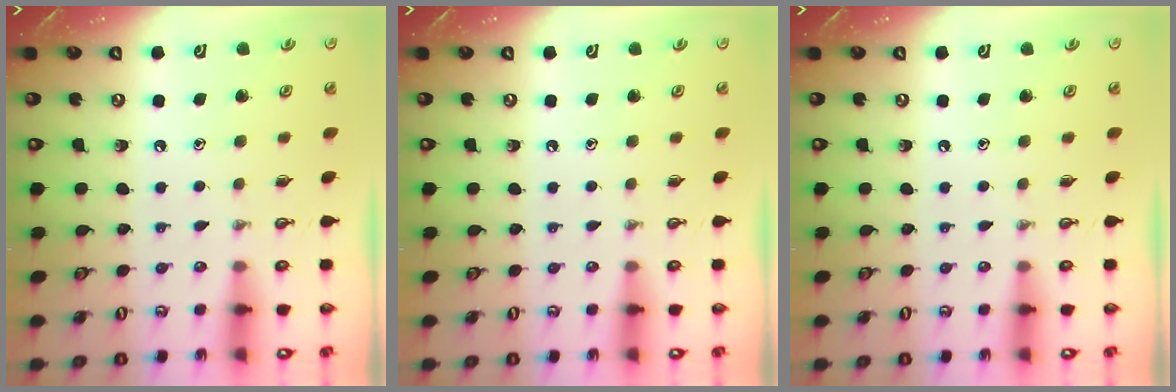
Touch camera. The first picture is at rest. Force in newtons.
{"total": 0.0}
{"total": 0.0}